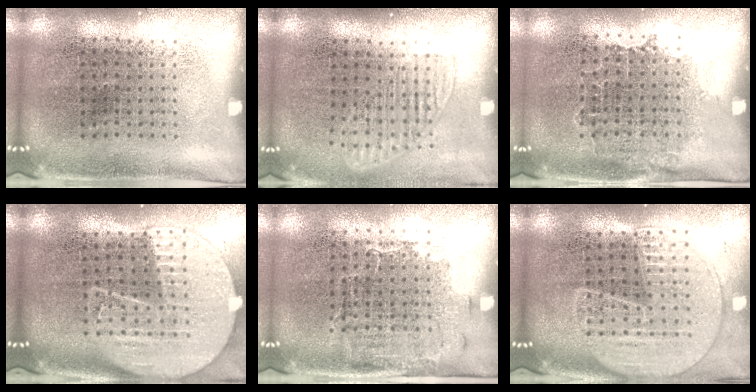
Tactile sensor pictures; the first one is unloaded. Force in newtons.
{"total": 1.3, "press": 1.1, "slide": 0.7}
{"total": 1.0, "press": 0.9, "slide": 0.5}
{"total": 2.1, "press": 1.9, "slide": 1.0}
{"total": 1.6, "press": 1.3, "slide": 0.9}
{"total": 1.8, "press": 1.7, "slide": 0.7}